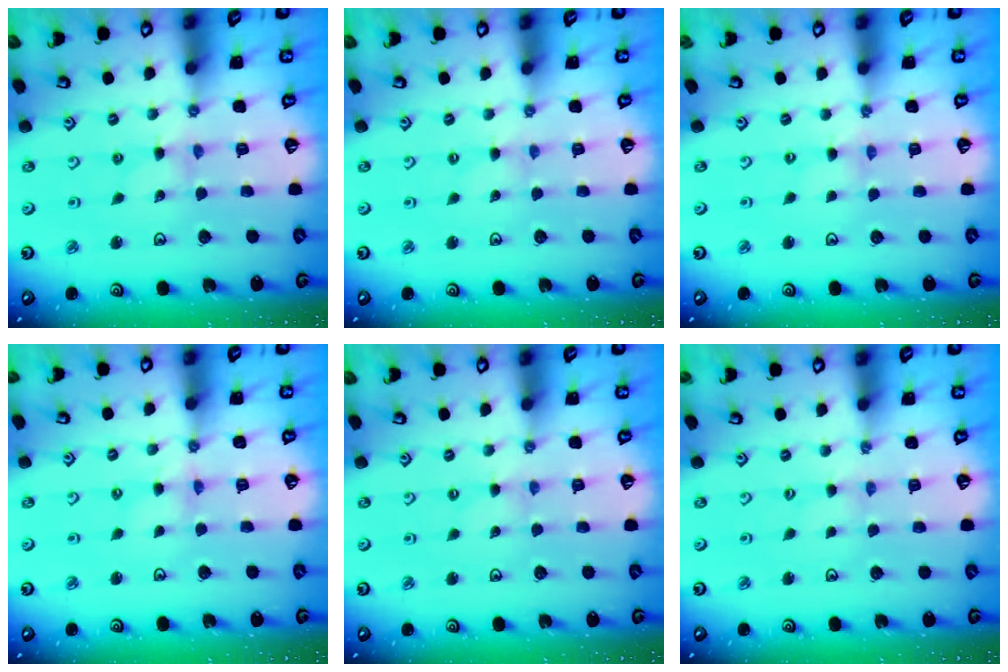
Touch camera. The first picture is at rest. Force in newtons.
{"total": 0.6, "press": 0.6, "slide": 0.2}
{"total": 0.0}
{"total": 2.3, "press": 2.2, "slide": 0.4}
{"total": 0.6, "press": 0.6, "slide": 0.2}
{"total": 0.0}